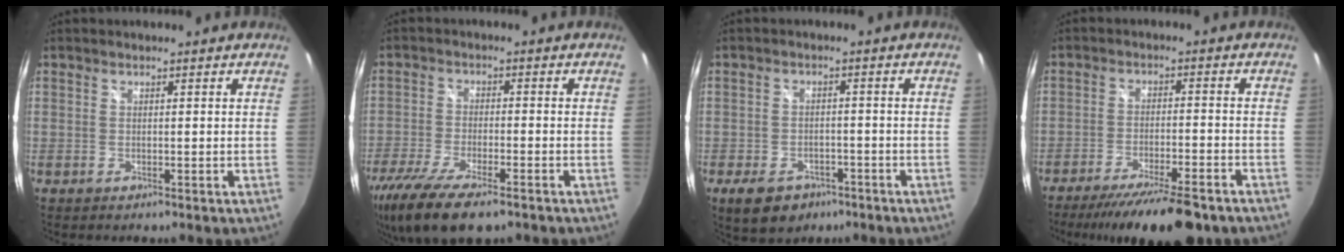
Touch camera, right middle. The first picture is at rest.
{"total": 15.9, "force": [-11.0, 5.0, 10.3], "torque": [-0.225, -0.061, -0.192]}
{"total": 7.9, "force": [-4.7, 5.1, 3.8], "torque": [-0.088, -0.005, -0.066]}
{"total": 15.0, "force": [-12.0, 3.0, 8.6], "torque": [-0.161, -0.029, -0.181]}